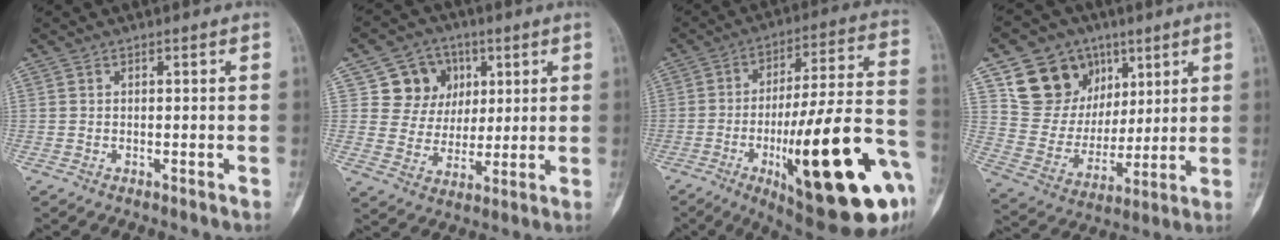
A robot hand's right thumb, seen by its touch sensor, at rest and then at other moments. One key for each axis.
{"total": 11.0, "fx": 4.1, "fy": 9.8, "fz": 3.1, "tx": -0.004, "ty": -0.005, "tz": 0.069}
{"total": 29.8, "fx": -10.2, "fy": 6.9, "fz": 27.1, "tx": -0.374, "ty": 0.021, "tz": -0.142}
{"total": 17.3, "fx": 8.4, "fy": 13.6, "fz": 6.7, "tx": -0.081, "ty": -0.017, "tz": 0.163}